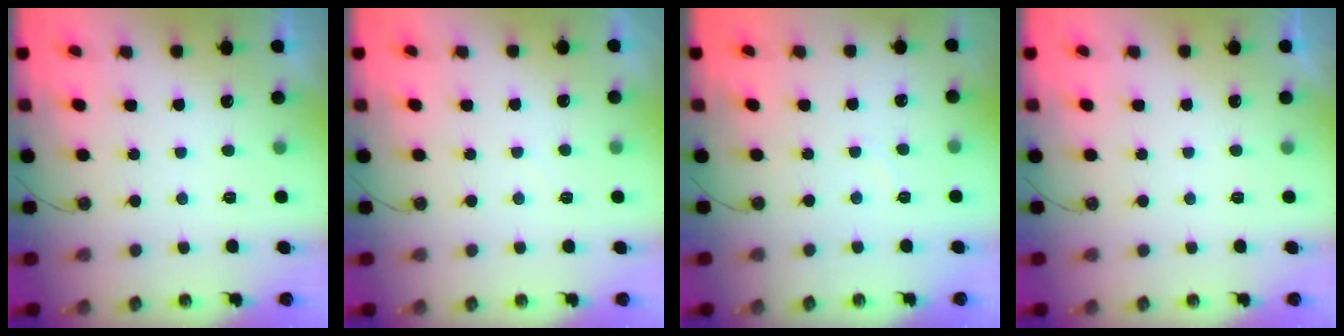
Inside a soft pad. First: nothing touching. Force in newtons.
{"total": 2.9, "press": 2.9, "slide": 0.5}
{"total": 2.7, "press": 2.7, "slide": 0.4}
{"total": 0.0}